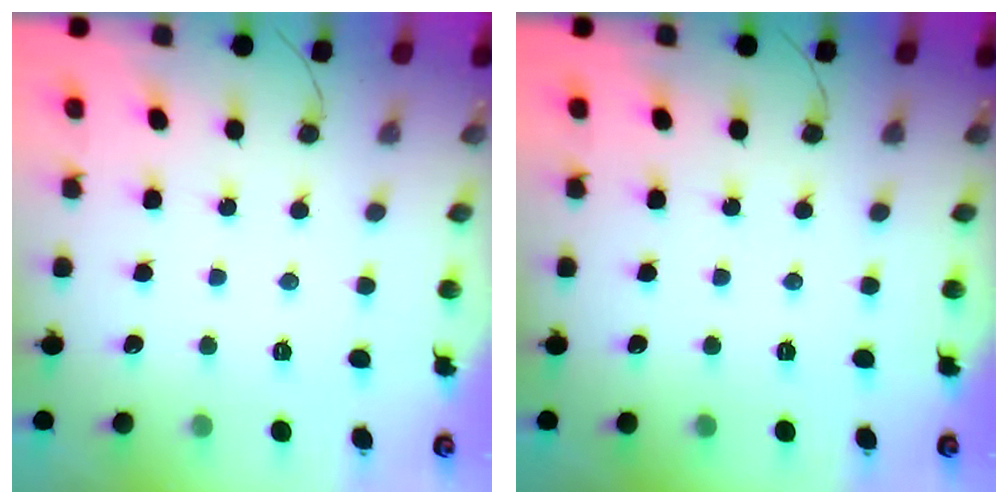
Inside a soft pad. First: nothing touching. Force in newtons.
{"total": 0.0}